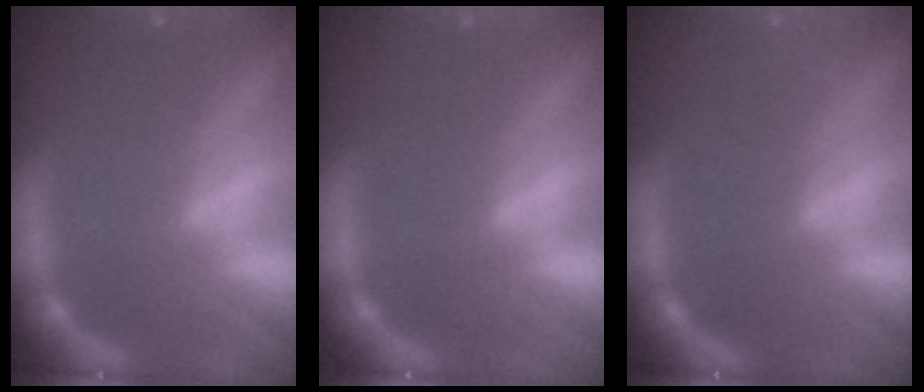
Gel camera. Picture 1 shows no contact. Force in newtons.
{"total": 0.0}
{"total": 0.9}